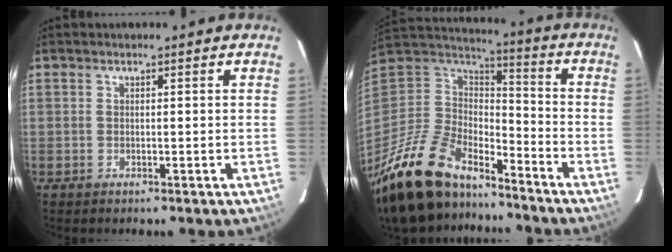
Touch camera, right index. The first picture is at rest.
{"total": 25.1, "force": [-18.5, 10.5, 13.4], "torque": [-0.289, -0.021, -0.321]}